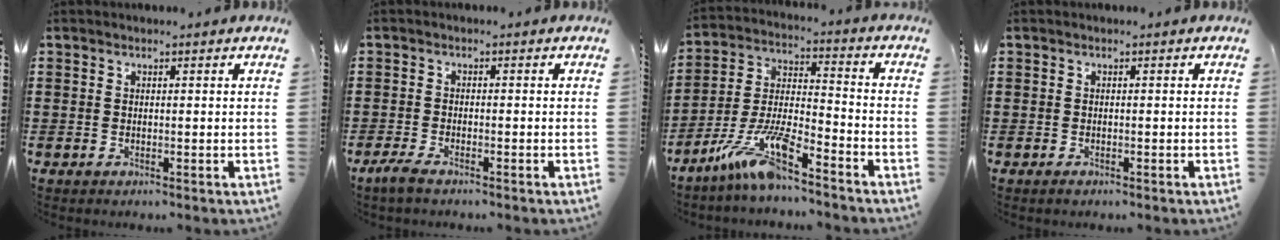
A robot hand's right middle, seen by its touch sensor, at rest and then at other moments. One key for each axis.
{"total": 2.3, "fx": -1.8, "fy": 0.6, "fz": 1.3, "tx": -0.030, "ty": 0.001, "tz": -0.039}
{"total": 10.8, "fx": -8.1, "fy": 1.5, "fz": 6.9, "tx": -0.164, "ty": -0.003, "tz": -0.166}
{"total": 0.6, "fx": -0.5, "fy": 0.3, "fz": 0.0, "tx": 0.000, "ty": 0.000, "tz": -0.011}